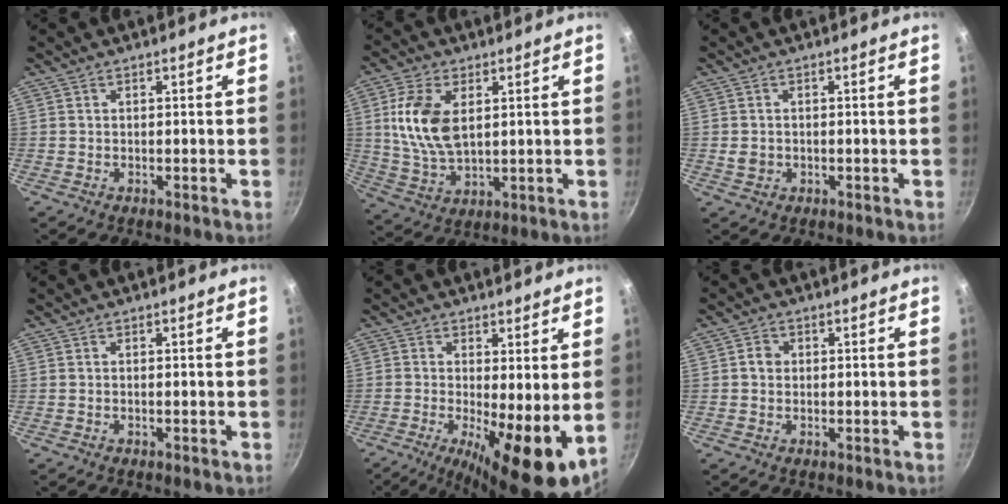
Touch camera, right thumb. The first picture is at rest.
{"total": 11.8, "force": [2.6, 6.8, 9.3], "torque": [-0.178, -0.015, 0.057]}
{"total": 2.0, "force": [-0.3, 1.7, 1.1], "torque": [-0.019, 0.002, -0.003]}
{"total": 0.0}
{"total": 12.2, "force": [-1.3, 3.6, 11.6], "torque": [-0.179, -0.017, -0.017]}
{"total": 2.2, "force": [0.1, 2.0, 1.0], "torque": [-0.008, 0.008, -0.001]}